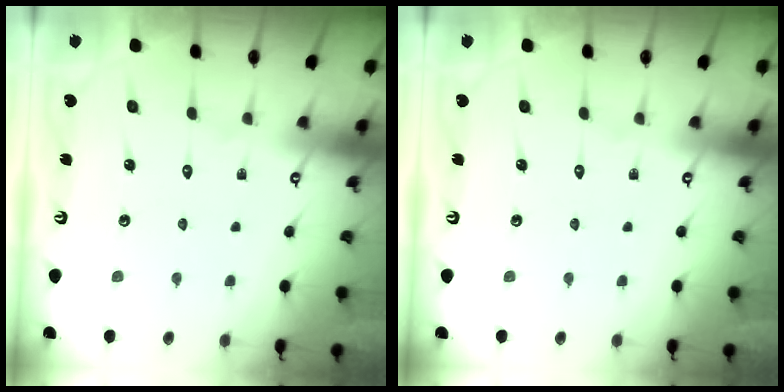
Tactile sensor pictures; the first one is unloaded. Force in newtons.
{"total": 0.0}